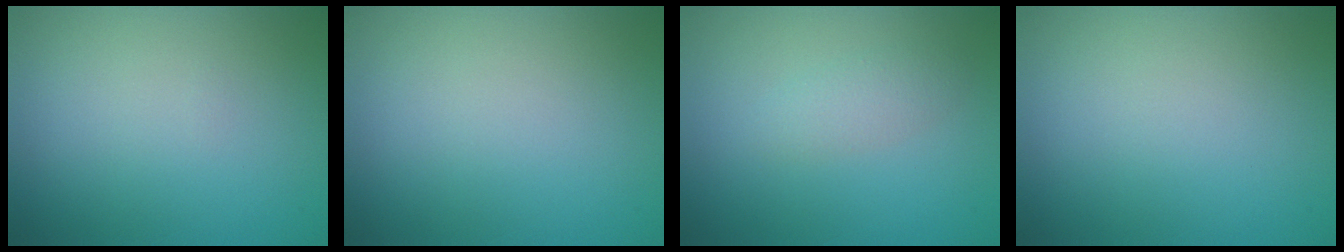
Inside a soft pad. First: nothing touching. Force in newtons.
{"total": 0.0}
{"total": 1.5, "press": 1.5, "slide": 0.1}
{"total": 0.0}